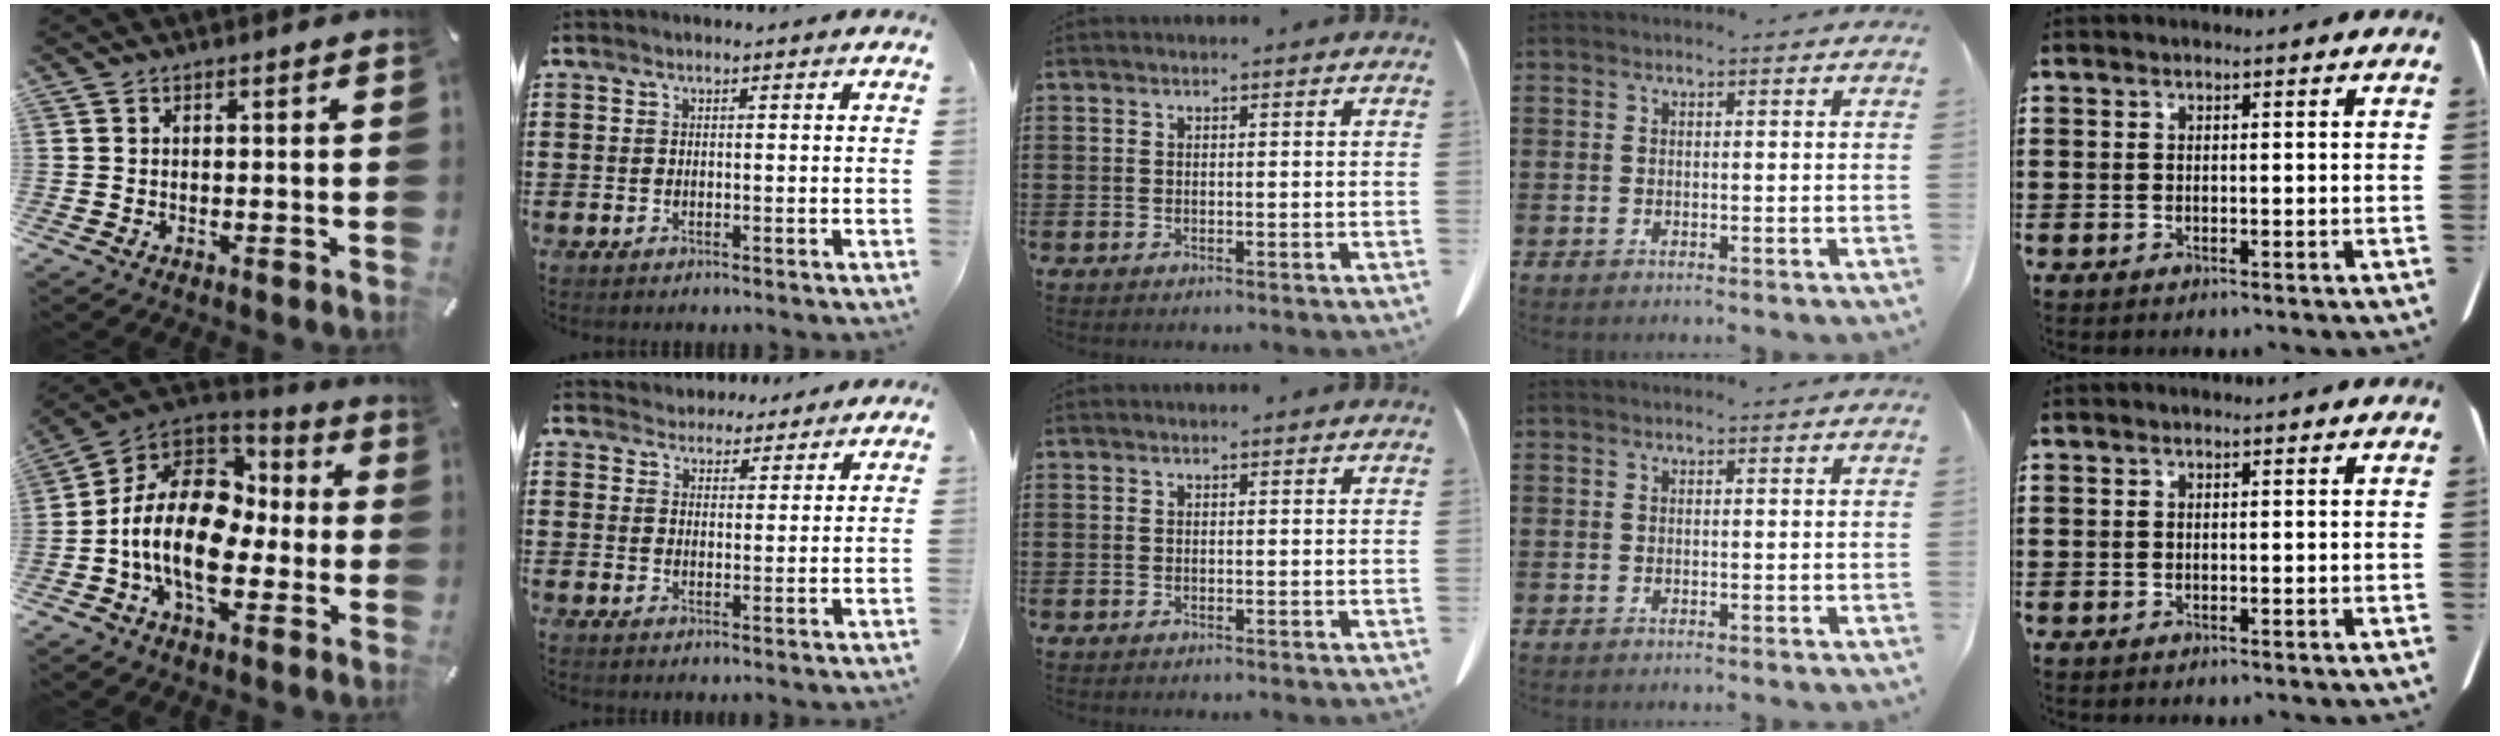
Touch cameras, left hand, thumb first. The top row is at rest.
{"thumb": {"total": 18.0, "force": [-3.9, 12.0, 12.9], "torque": [-0.261, 0.011, -0.067]}, "index": {"total": 3.5, "force": [3.2, 1.5, -0.2], "torque": [-0.011, -0.005, 0.060]}}